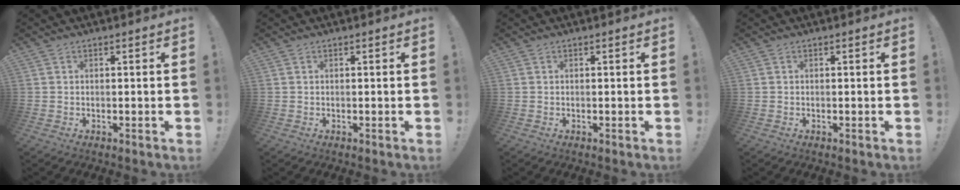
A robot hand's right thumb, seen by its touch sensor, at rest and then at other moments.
{"total": 0.0}
{"total": 0.0}
{"total": 0.0}